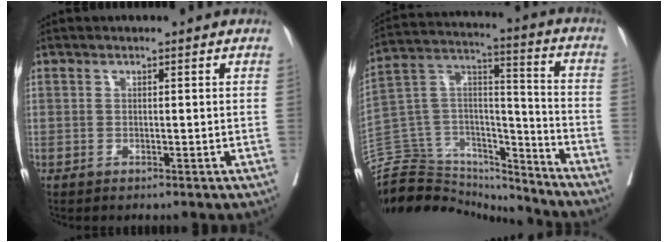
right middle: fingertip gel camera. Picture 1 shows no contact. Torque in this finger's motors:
{"motor_torque": [0.47, -1.67, 0.43, 0.07]}